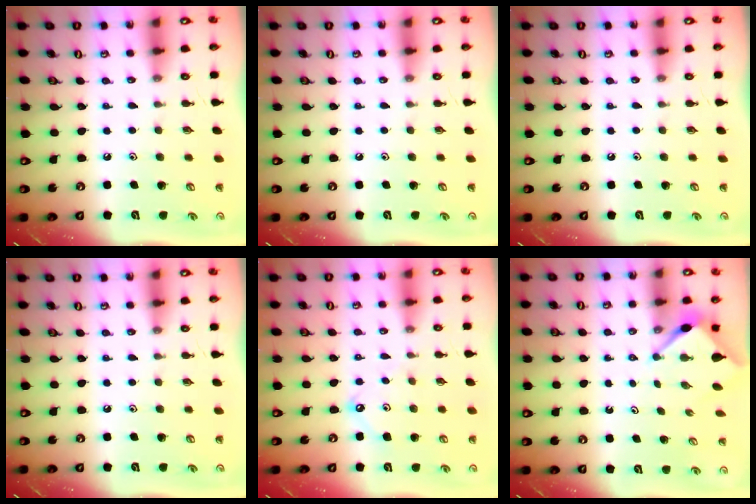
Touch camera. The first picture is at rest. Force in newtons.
{"total": 0.0}
{"total": 0.0}
{"total": 0.0}
{"total": 5.9, "press": 5.9, "slide": 0.7}
{"total": 2.9, "press": 2.9, "slide": 0.3}